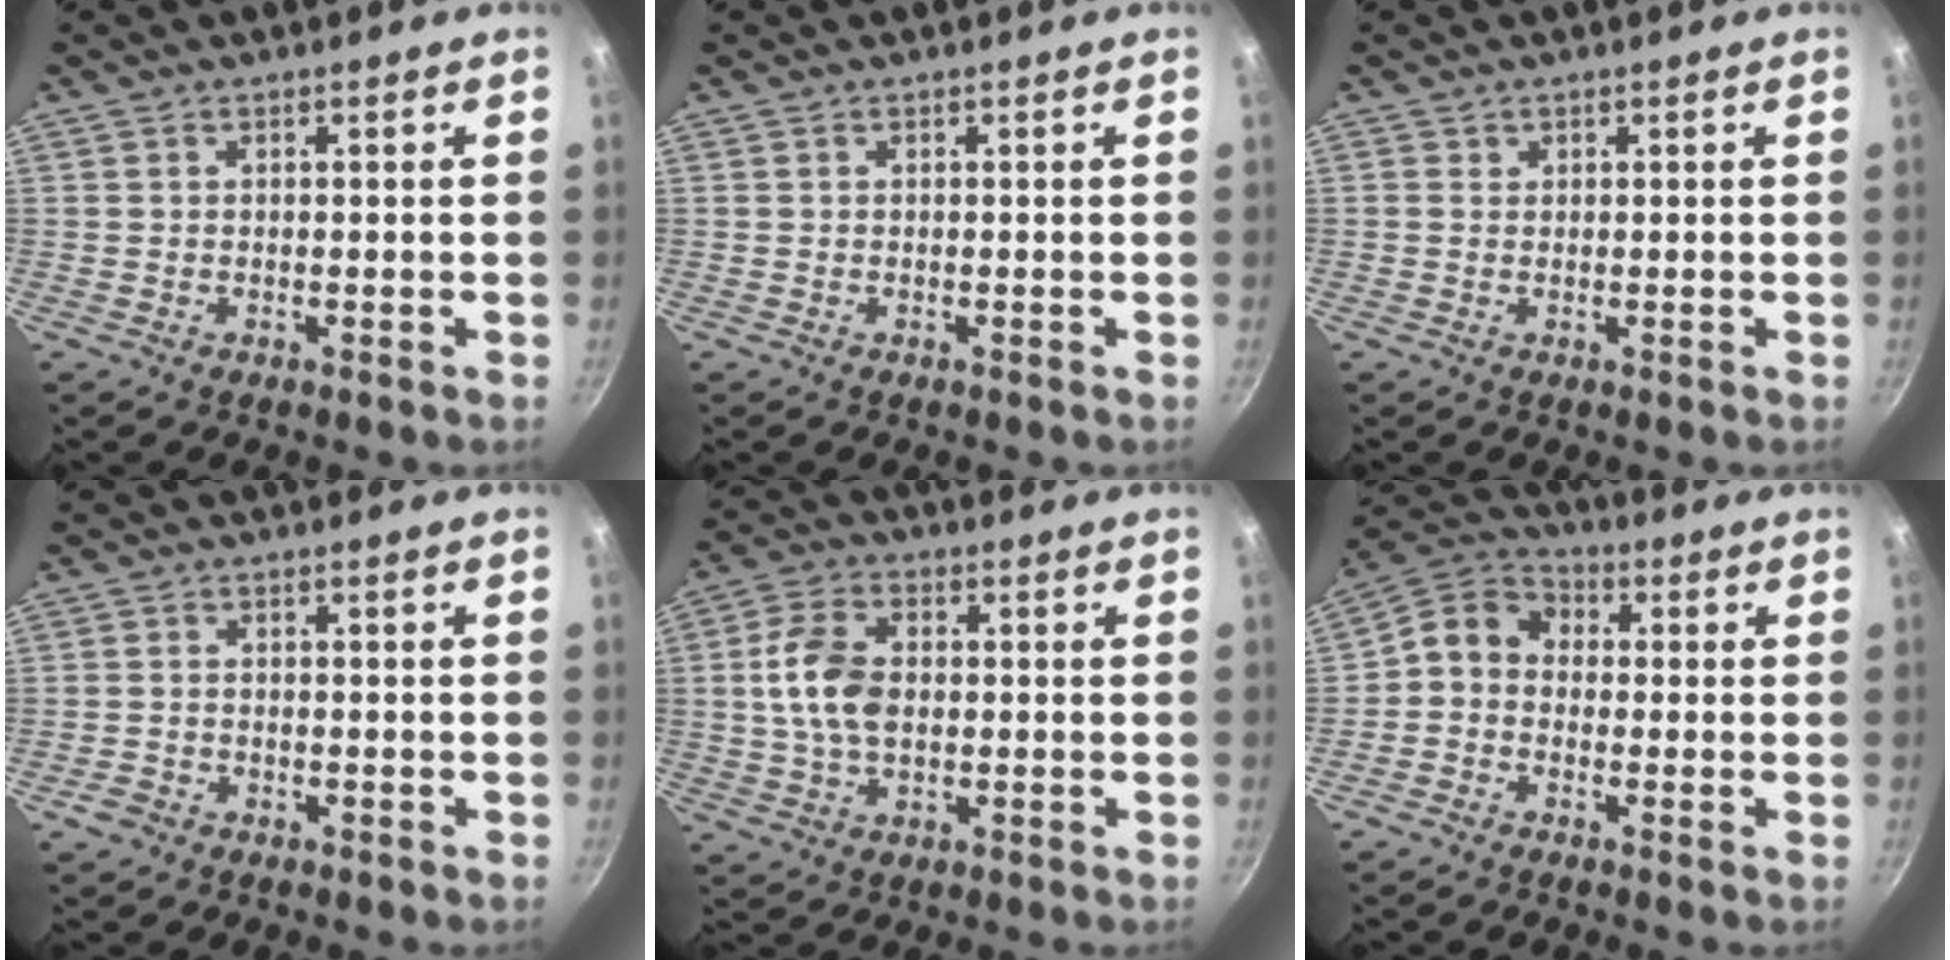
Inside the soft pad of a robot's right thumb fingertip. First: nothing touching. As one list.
[{"total": 0.0}, {"total": 0.8, "force": [0.3, 0.7, 0.1], "torque": [0.004, 0.000, 0.003]}, {"total": 2.3, "force": [-1.4, 1.5, 0.8], "torque": [-0.020, 0.015, -0.026]}, {"total": 9.4, "force": [0.3, 6.2, 7.1], "torque": [-0.127, 0.014, 0.000]}, {"total": 7.3, "force": [-0.7, 6.0, 4.0], "torque": [-0.061, 0.033, -0.040]}]